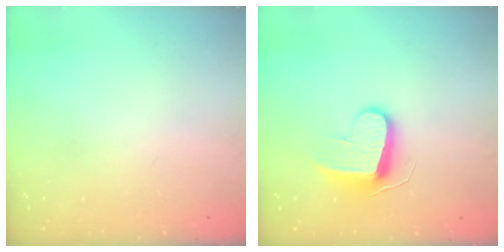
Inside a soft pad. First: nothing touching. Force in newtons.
{"total": 9.3, "press": 9.3, "slide": 0.1}